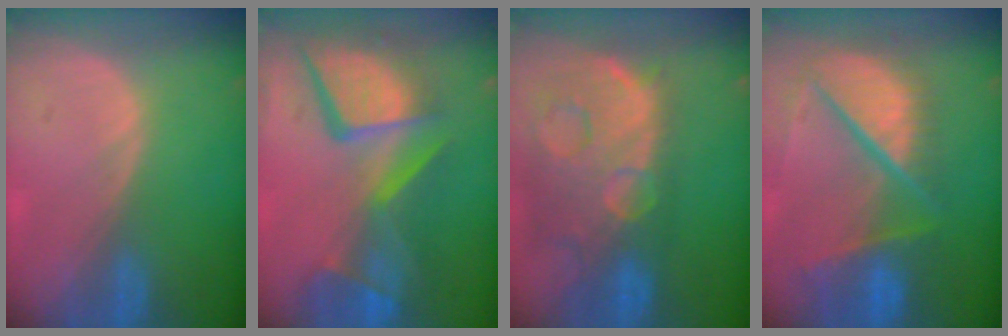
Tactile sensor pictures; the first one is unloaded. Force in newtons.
{"total": 13.8, "press": 11.2, "slide": 8.0}
{"total": 14.5, "press": 11.7, "slide": 8.4}
{"total": 11.4, "press": 9.4, "slide": 6.4}